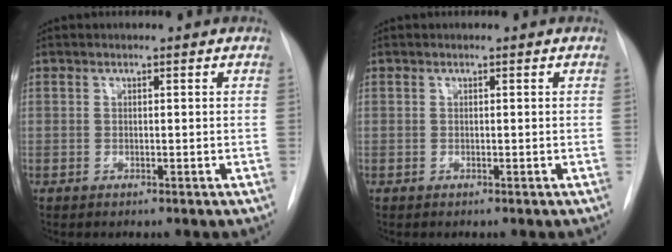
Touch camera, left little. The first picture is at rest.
{"total": 0.0}